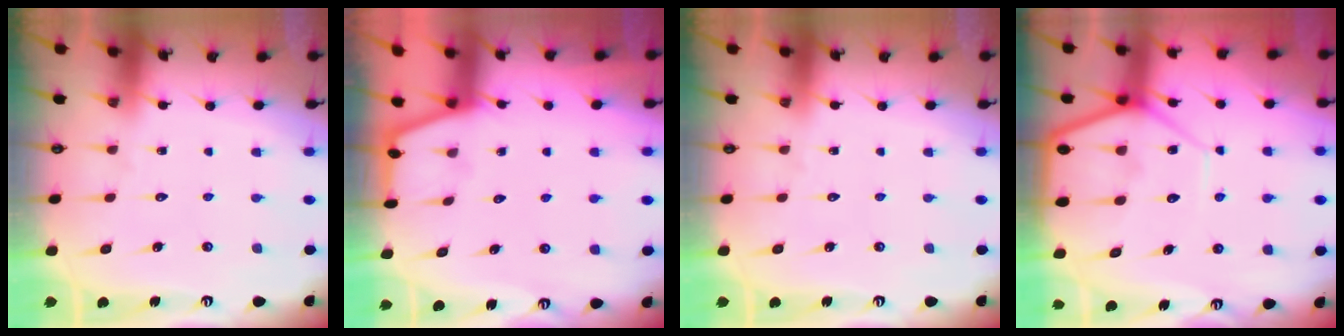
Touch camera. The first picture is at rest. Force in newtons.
{"total": 1.2, "press": 1.2, "slide": 0.3}
{"total": 0.0}
{"total": 9.4, "press": 9.3, "slide": 0.9}